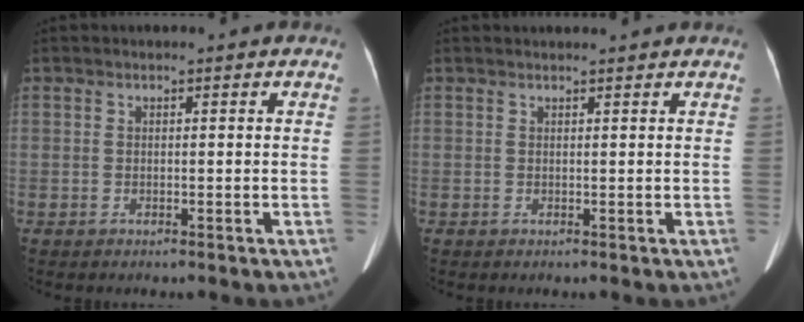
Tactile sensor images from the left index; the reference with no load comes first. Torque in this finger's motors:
{"motor_torque": [-0.57, -0.62, -0.22, -0.04]}